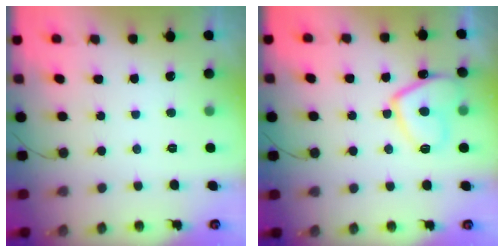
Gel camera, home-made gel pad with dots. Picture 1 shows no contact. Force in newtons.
{"total": 10.3, "press": 10.2, "slide": 1.6}